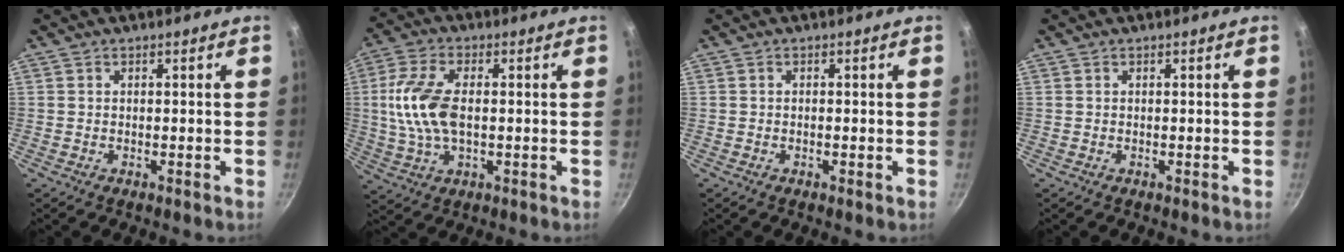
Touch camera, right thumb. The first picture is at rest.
{"total": 11.5, "force": [0.5, 6.0, 9.7], "torque": [-0.198, 0.011, 0.002]}
{"total": 0.6, "force": [-0.2, 0.3, 0.5], "torque": [-0.010, 0.003, -0.005]}
{"total": 0.0}